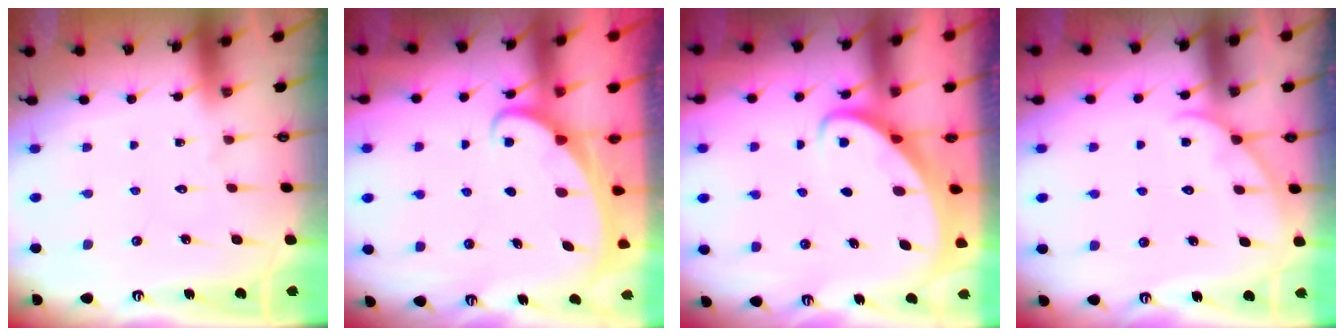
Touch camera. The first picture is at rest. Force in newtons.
{"total": 1.8, "press": 1.8, "slide": 0.2}
{"total": 2.6, "press": 2.6, "slide": 0.3}
{"total": 4.6, "press": 4.6, "slide": 0.4}